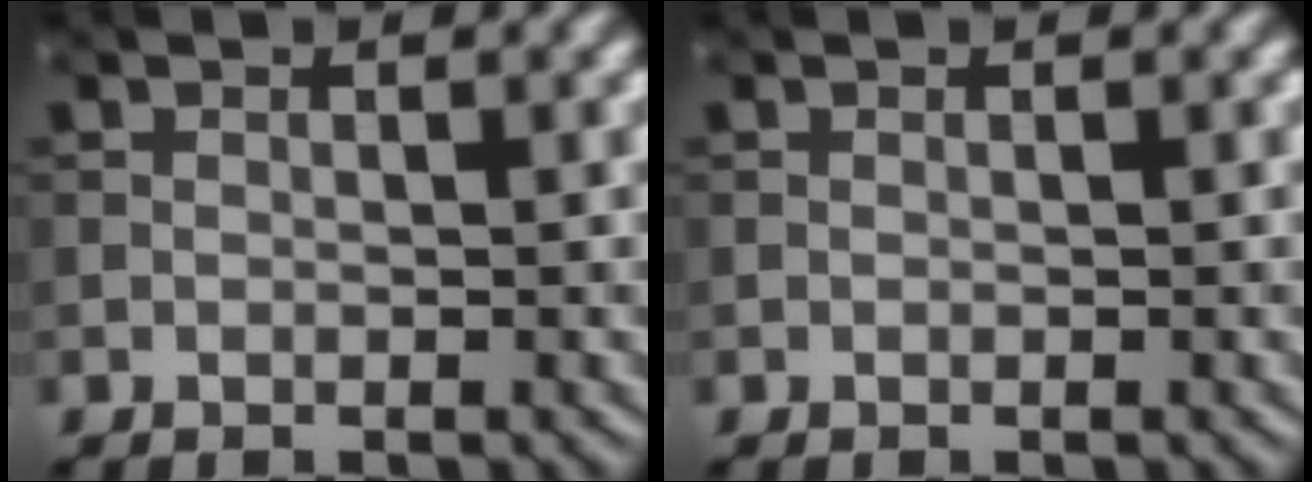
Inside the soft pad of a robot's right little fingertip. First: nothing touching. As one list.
[{"total": 0.0}]